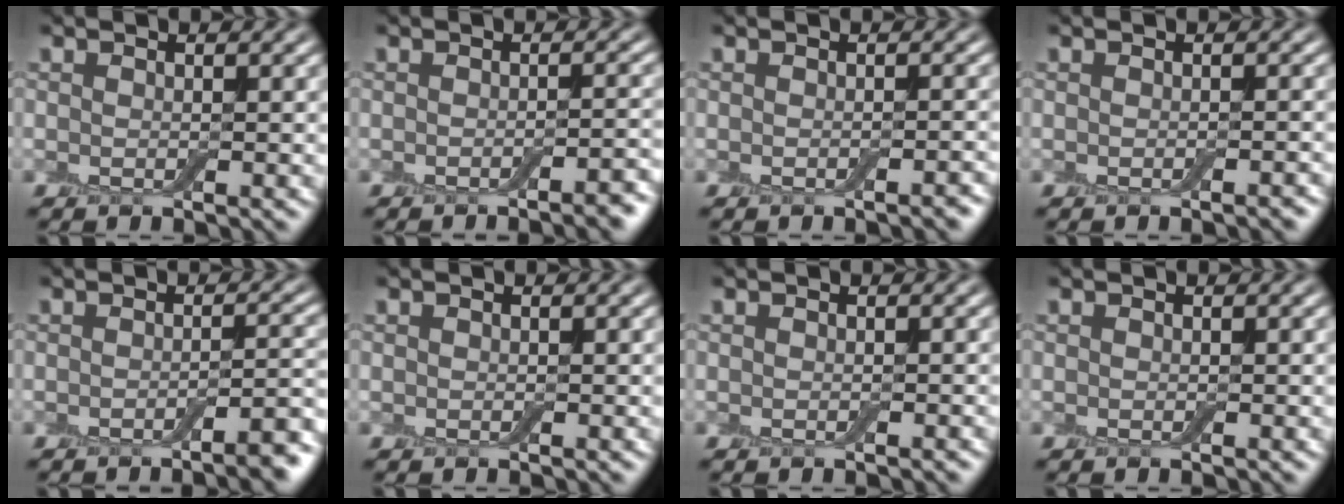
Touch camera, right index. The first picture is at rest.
{"total": 2.4, "force": [-1.5, 0.5, 1.8], "torque": [-0.017, 0.003, -0.025]}
{"total": 1.0, "force": [-0.6, 0.2, 0.8], "torque": [-0.009, 0.001, -0.009]}
{"total": 0.7, "force": [-0.4, 0.1, 0.5], "torque": [-0.006, 0.001, -0.005]}
{"total": 3.4, "force": [-2.0, 0.7, 2.7], "torque": [-0.028, 0.006, -0.036]}
{"total": 0.0}
{"total": 0.0}
{"total": 0.0}